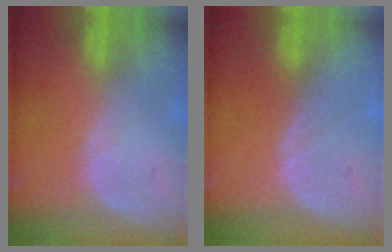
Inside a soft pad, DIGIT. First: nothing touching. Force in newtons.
{"total": 0.0}